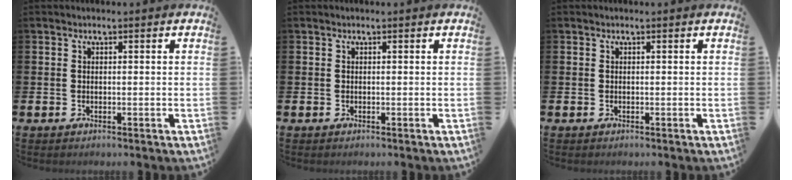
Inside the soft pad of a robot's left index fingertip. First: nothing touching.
{"total": 0.0}
{"total": 0.0}